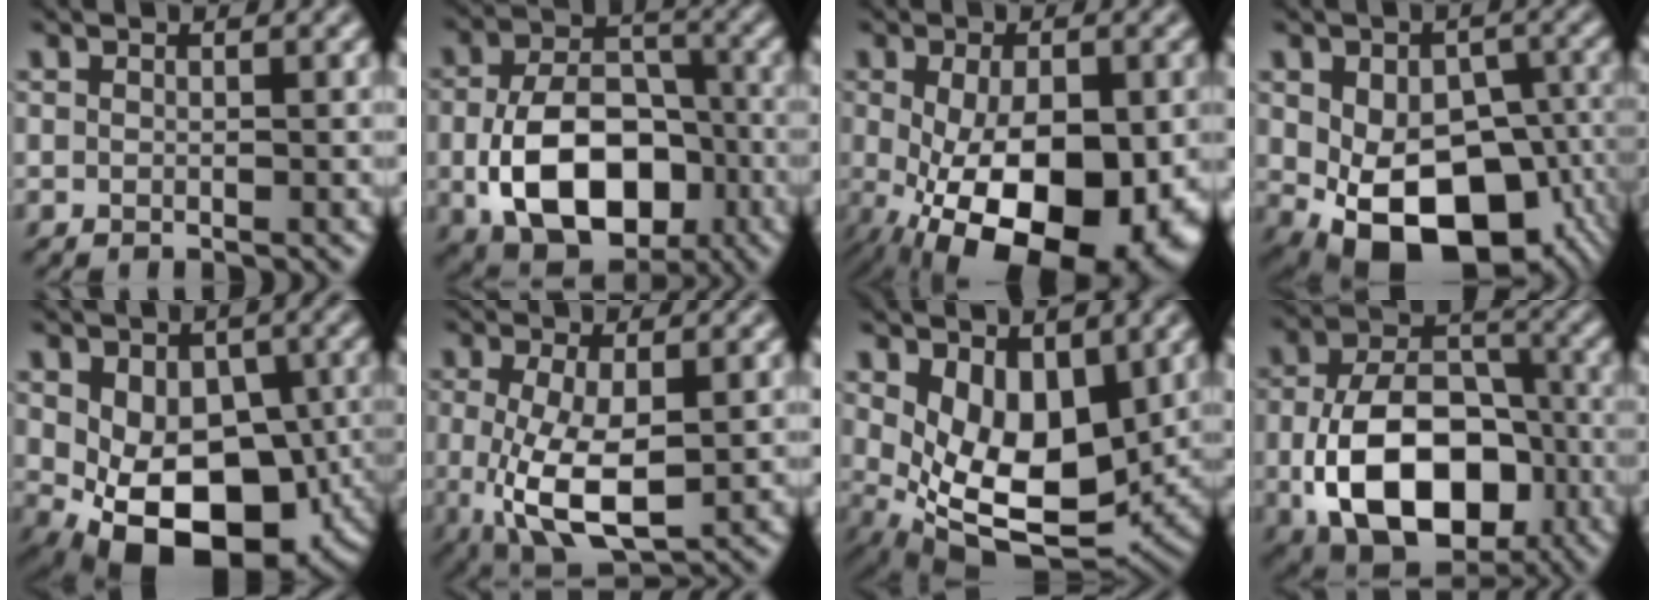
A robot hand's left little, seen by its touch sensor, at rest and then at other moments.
{"total": 11.0, "force": [-2.8, 7.3, 7.7], "torque": [-0.151, -0.017, -0.039]}
{"total": 15.8, "force": [-4.8, 8.2, 12.7], "torque": [-0.202, -0.048, -0.050]}
{"total": 14.3, "force": [-4.6, 9.3, 9.9], "torque": [-0.134, -0.037, -0.047]}
{"total": 11.6, "force": [-2.5, 7.7, 8.3], "torque": [-0.099, -0.023, -0.026]}
{"total": 6.7, "force": [-1.0, 2.8, 6.0], "torque": [-0.137, -0.012, -0.010]}
{"total": 7.4, "force": [1.0, 4.4, 5.9], "torque": [-0.112, -0.024, 0.028]}
{"total": 12.7, "force": [-3.5, 8.4, 8.9], "torque": [-0.173, -0.026, -0.055]}